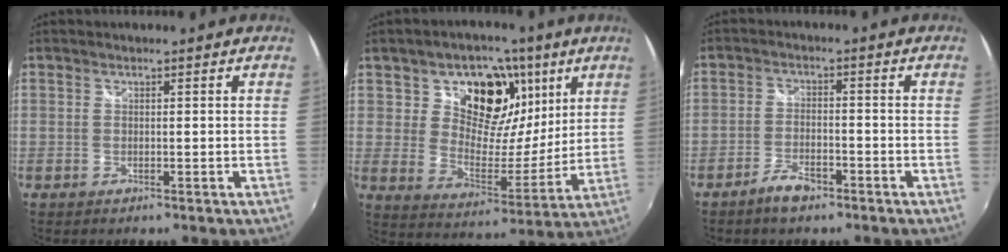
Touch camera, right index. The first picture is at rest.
{"total": 16.1, "force": [7.6, 11.6, 8.3], "torque": [-0.145, 0.003, 0.128]}
{"total": 4.7, "force": [-3.5, 1.7, 2.7], "torque": [-0.066, 0.002, -0.062]}